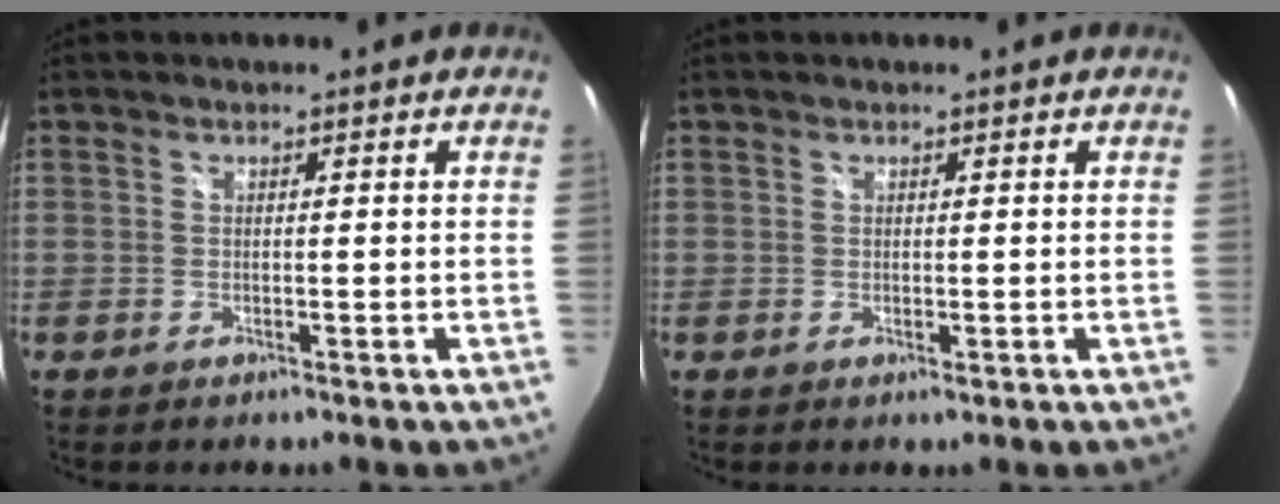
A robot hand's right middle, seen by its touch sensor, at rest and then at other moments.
{"total": 0.0}